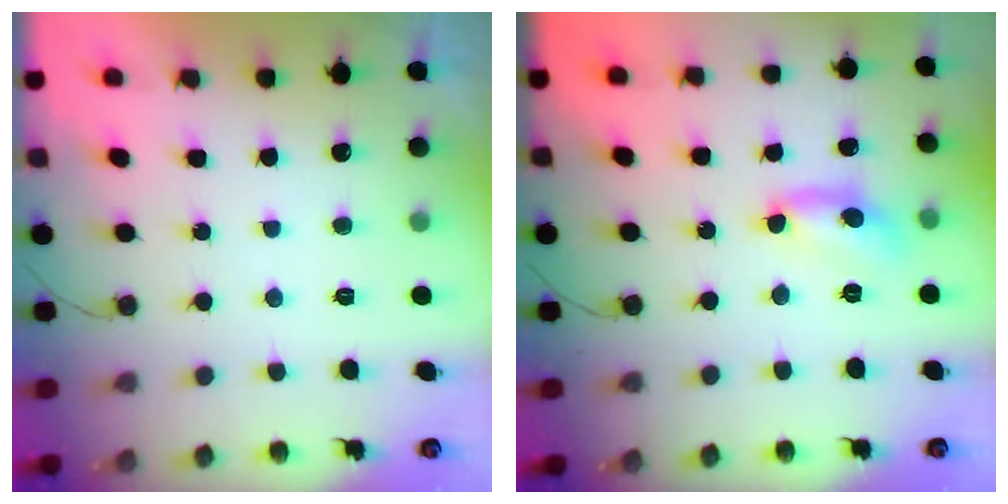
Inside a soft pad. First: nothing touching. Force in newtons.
{"total": 9.1, "press": 9.1, "slide": 0.8}